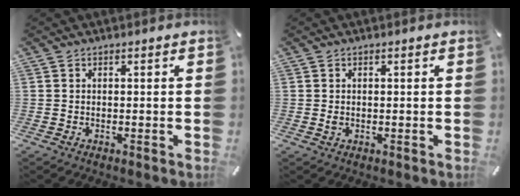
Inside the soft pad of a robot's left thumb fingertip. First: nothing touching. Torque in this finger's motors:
{"motor_torque": [0.00, 0.27, 0.07, 0.00, 0.01]}